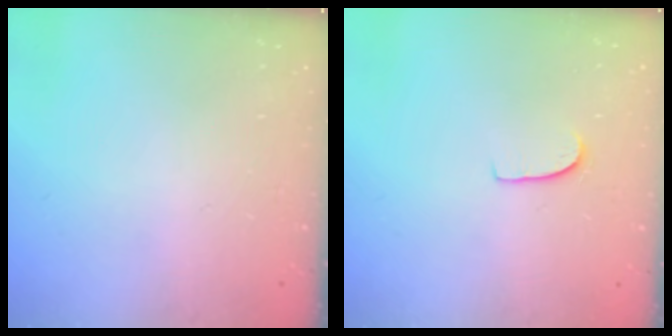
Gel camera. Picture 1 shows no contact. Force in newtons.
{"total": 5.1, "press": 5.1, "slide": 0.4}